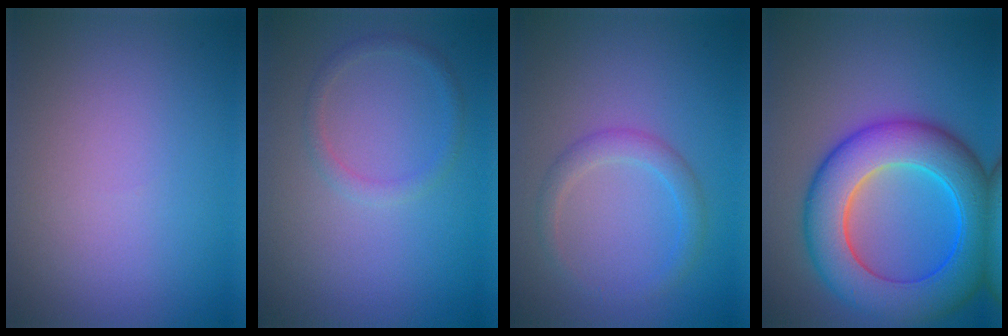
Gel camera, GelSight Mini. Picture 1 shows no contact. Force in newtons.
{"total": 1.3, "press": 1.3, "slide": 0.0}
{"total": 2.1, "press": 2.1, "slide": 0.0}
{"total": 10.5, "press": 10.5, "slide": 0.3}